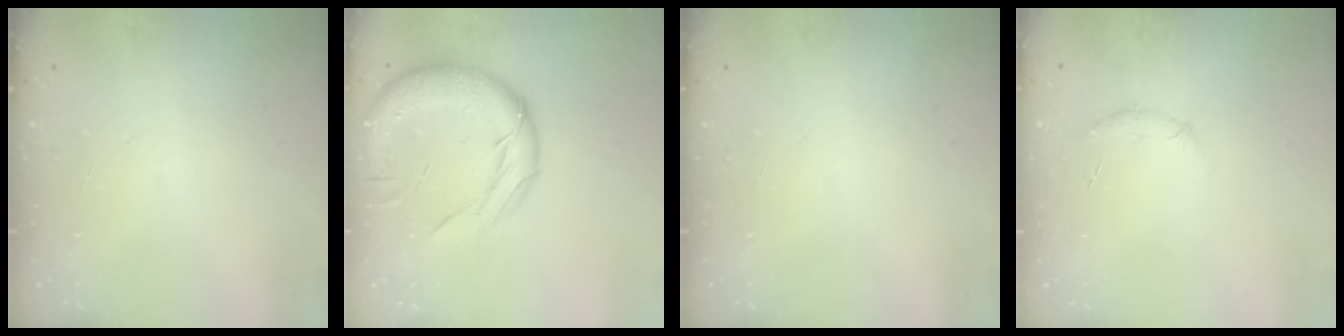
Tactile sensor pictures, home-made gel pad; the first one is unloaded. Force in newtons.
{"total": 16.0, "press": 15.9, "slide": 1.9}
{"total": 0.0}
{"total": 6.1, "press": 5.9, "slide": 1.4}